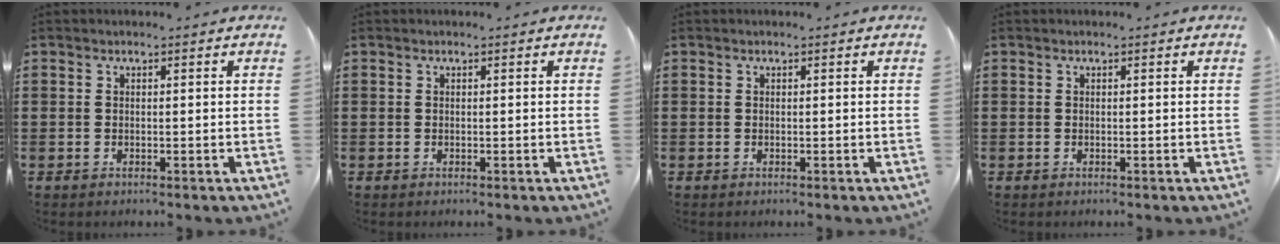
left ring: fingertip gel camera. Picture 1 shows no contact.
{"total": 0.0}
{"total": 0.0}
{"total": 0.0}